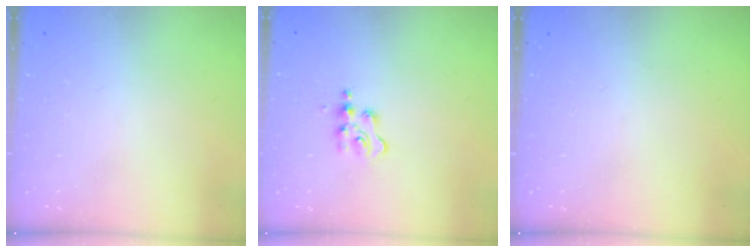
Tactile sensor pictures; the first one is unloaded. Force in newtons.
{"total": 4.2, "press": 4.1, "slide": 0.6}
{"total": 0.0}